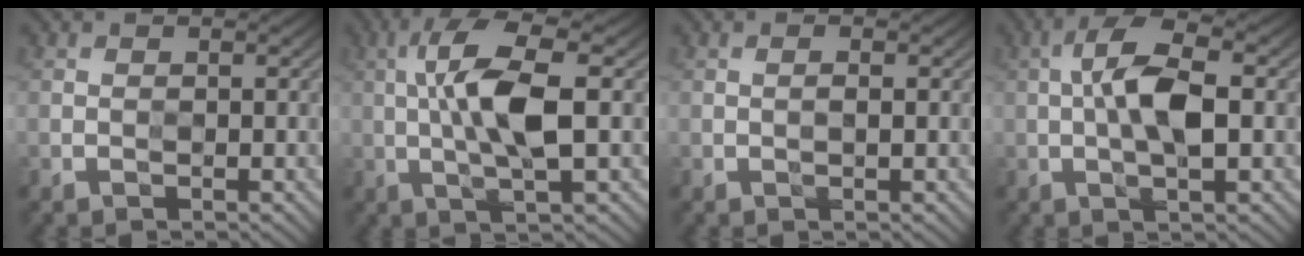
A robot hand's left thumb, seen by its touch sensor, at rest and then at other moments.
{"total": 9.3, "force": [0.7, 2.6, 8.9], "torque": [-0.174, 0.011, 0.009]}
{"total": 1.0, "force": [0.0, 0.2, 0.9], "torque": [-0.016, 0.001, -0.001]}
{"total": 7.9, "force": [0.2, 3.0, 7.4], "torque": [-0.147, 0.015, -0.005]}